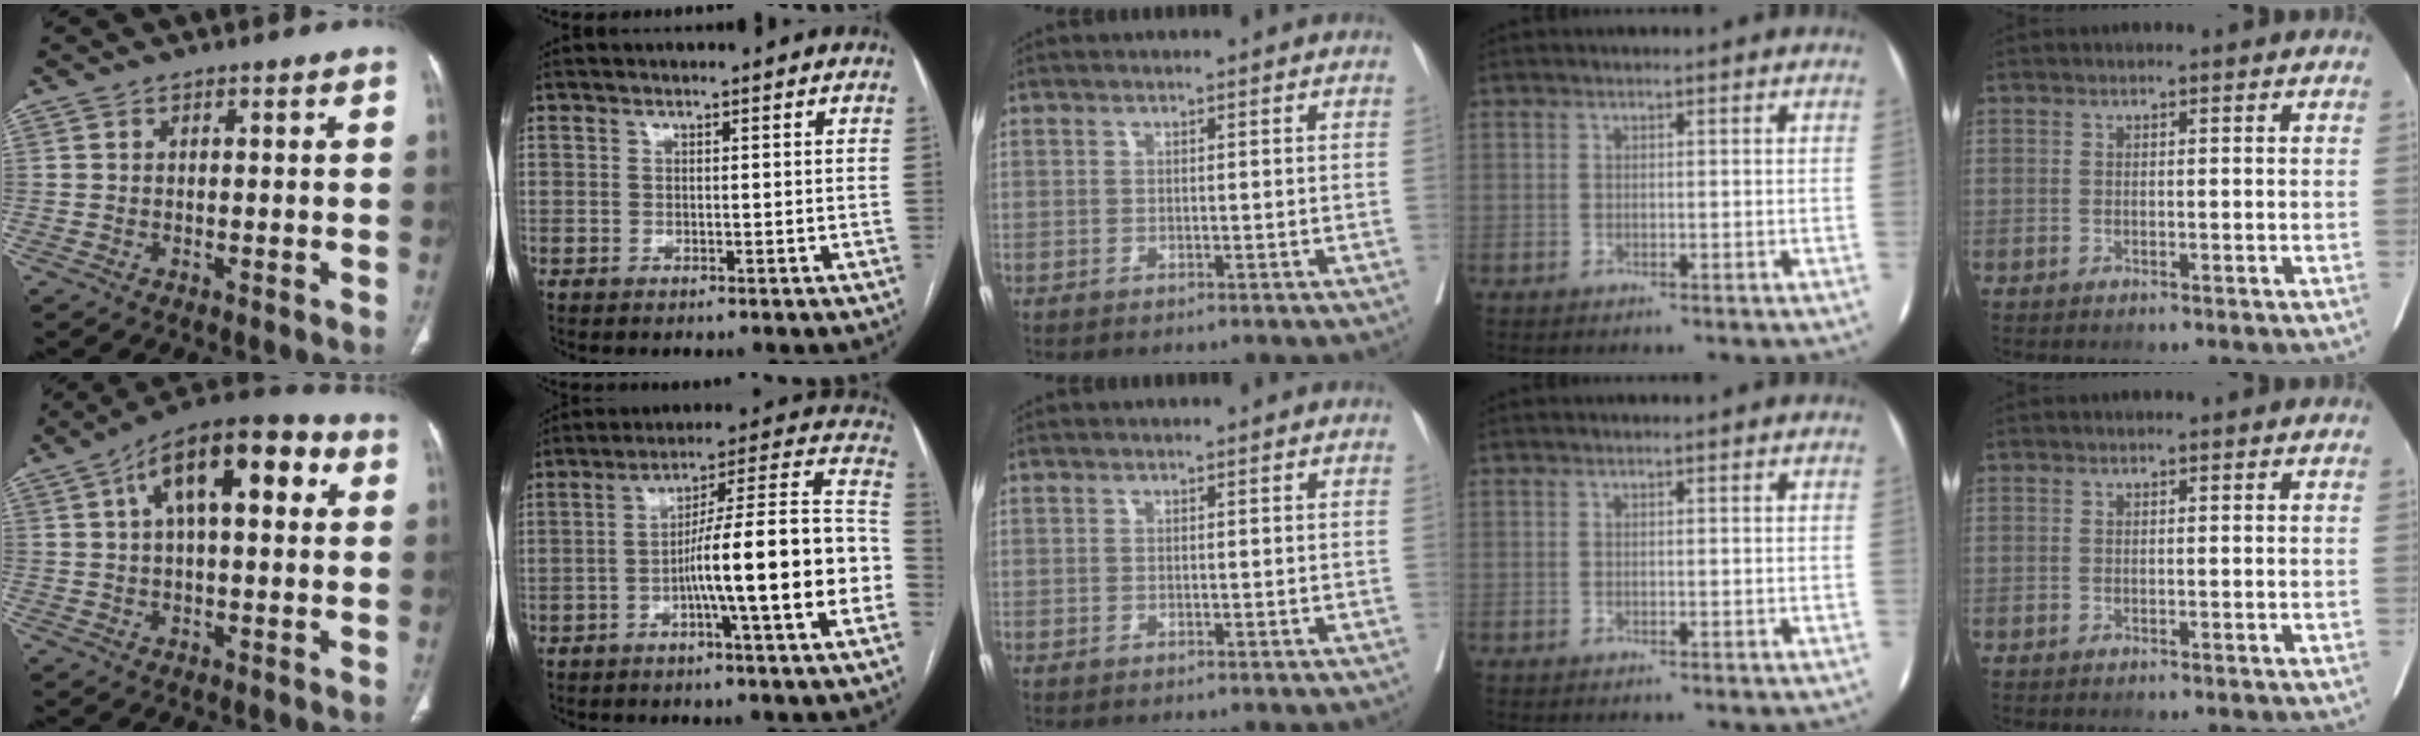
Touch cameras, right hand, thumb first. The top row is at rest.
{"thumb": {"total": 17.1, "force": [5.3, 7.7, 14.3], "torque": [-0.199, 0.027, 0.074]}, "index": {"total": 17.6, "force": [-4.6, 0.1, 17.0], "torque": [-0.233, 0.027, -0.071]}}